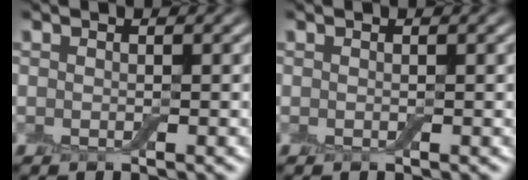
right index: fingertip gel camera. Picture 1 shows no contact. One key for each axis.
{"total": 0.0}